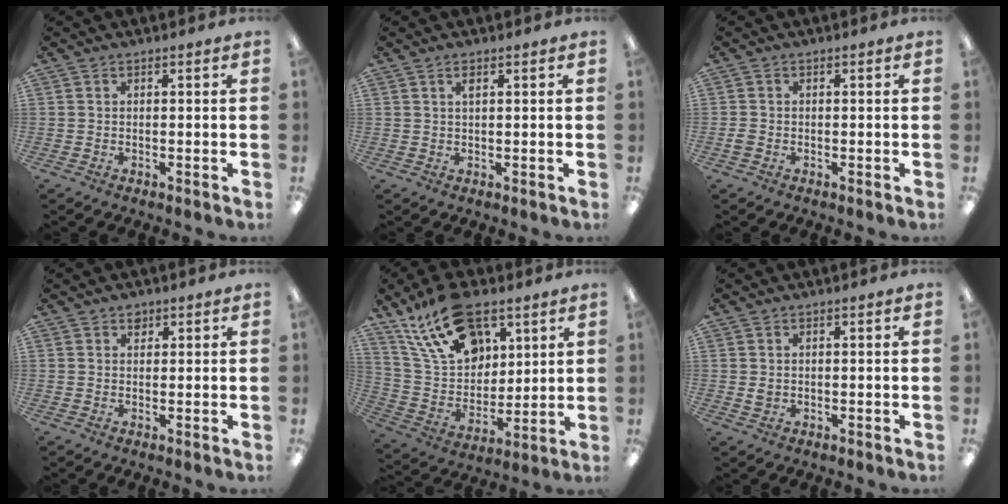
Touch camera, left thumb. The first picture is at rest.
{"total": 1.4, "force": [0.9, 0.4, 1.0], "torque": [-0.023, 0.001, 0.016]}
{"total": 1.4, "force": [-0.5, 1.1, 0.7], "torque": [-0.012, 0.003, -0.010]}
{"total": 1.7, "force": [1.2, 1.2, 0.4], "torque": [0.006, -0.006, 0.019]}
{"total": 20.8, "force": [12.6, 12.1, 11.4], "torque": [-0.199, -0.052, 0.229]}
{"total": 1.2, "force": [0.3, 1.0, 0.6], "torque": [-0.014, 0.003, 0.006]}